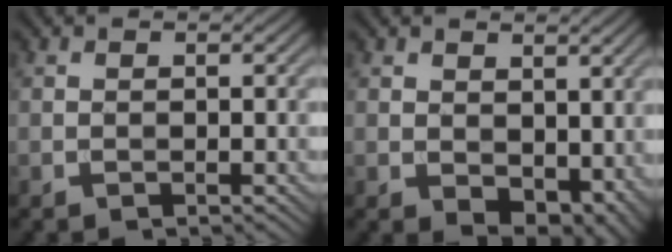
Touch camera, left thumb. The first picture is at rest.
{"total": 5.0, "force": [0.8, 3.3, 3.6], "torque": [-0.067, -0.018, 0.024]}